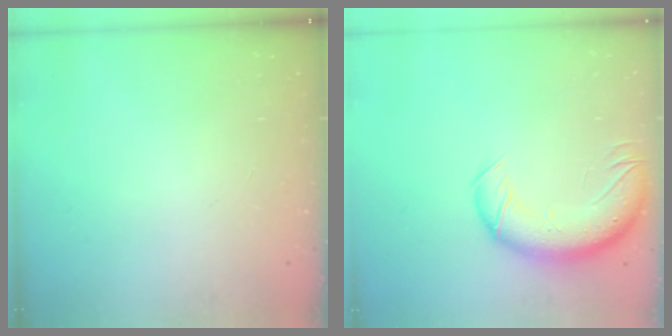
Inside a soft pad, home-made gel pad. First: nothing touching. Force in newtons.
{"total": 13.3, "press": 12.8, "slide": 3.6}